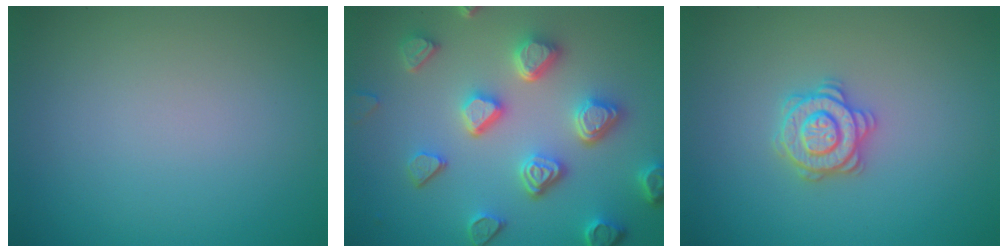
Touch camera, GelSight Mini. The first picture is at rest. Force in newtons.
{"total": 6.4, "press": 5.4, "slide": 3.4}
{"total": 2.8, "press": 2.8, "slide": 0.4}